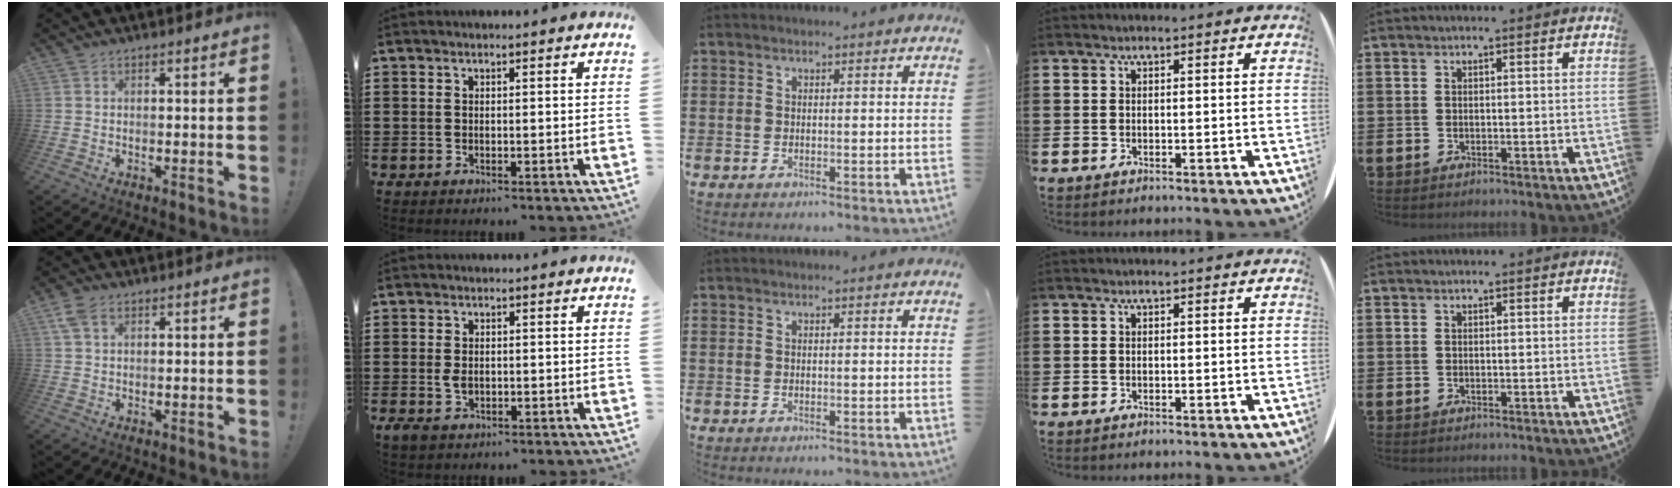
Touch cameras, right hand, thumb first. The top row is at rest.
{"thumb": {"total": 4.4, "force": [2.1, 2.5, 3.0], "torque": [-0.067, 0.004, 0.043]}, "index": {"total": 1.9, "force": [-0.4, 1.1, 1.5], "torque": [-0.039, -0.004, -0.008]}}